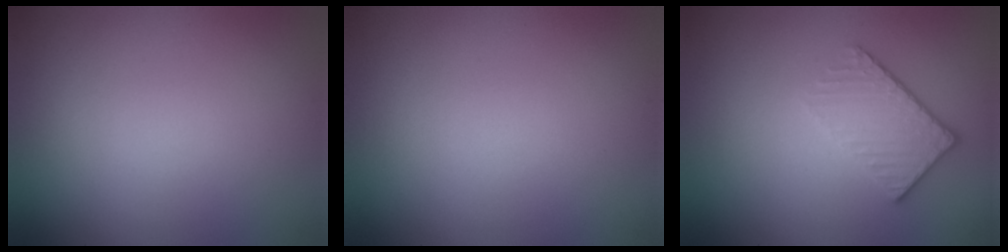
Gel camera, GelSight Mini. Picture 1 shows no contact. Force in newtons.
{"total": 0.0}
{"total": 3.3, "press": 2.8, "slide": 1.7}